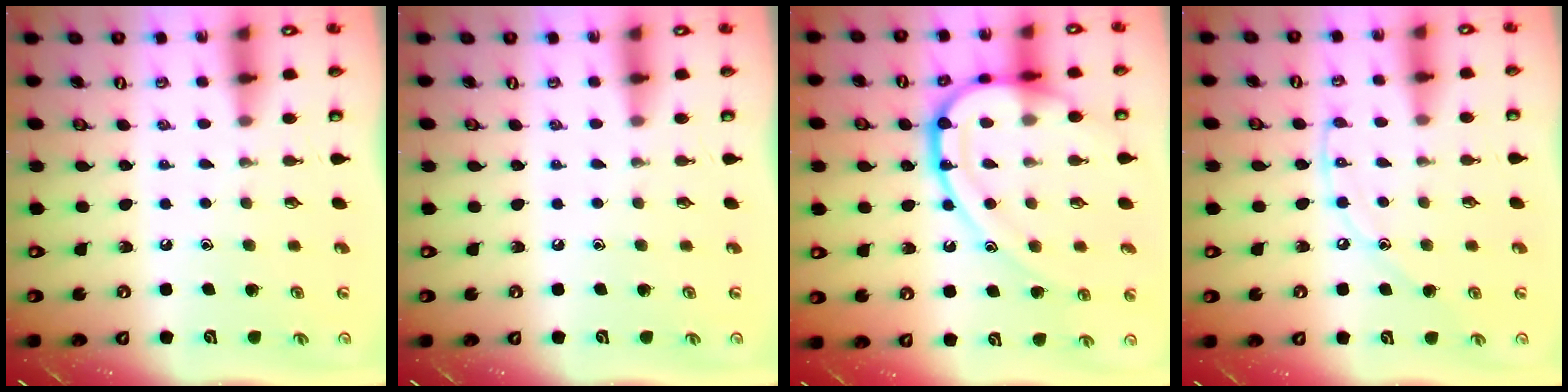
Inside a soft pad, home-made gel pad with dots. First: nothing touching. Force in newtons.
{"total": 0.0}
{"total": 19.8, "press": 19.7, "slide": 2.0}
{"total": 8.7, "press": 8.6, "slide": 0.8}